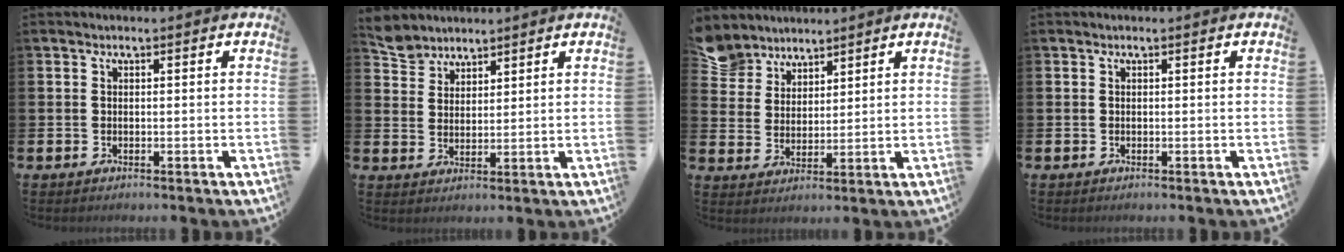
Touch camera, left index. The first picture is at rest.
{"total": 4.5, "force": [4.3, 1.4, -0.2], "torque": [-0.020, -0.013, 0.083]}
{"total": 6.0, "force": [5.5, 2.3, -0.4], "torque": [-0.020, -0.030, 0.105]}
{"total": 0.0}